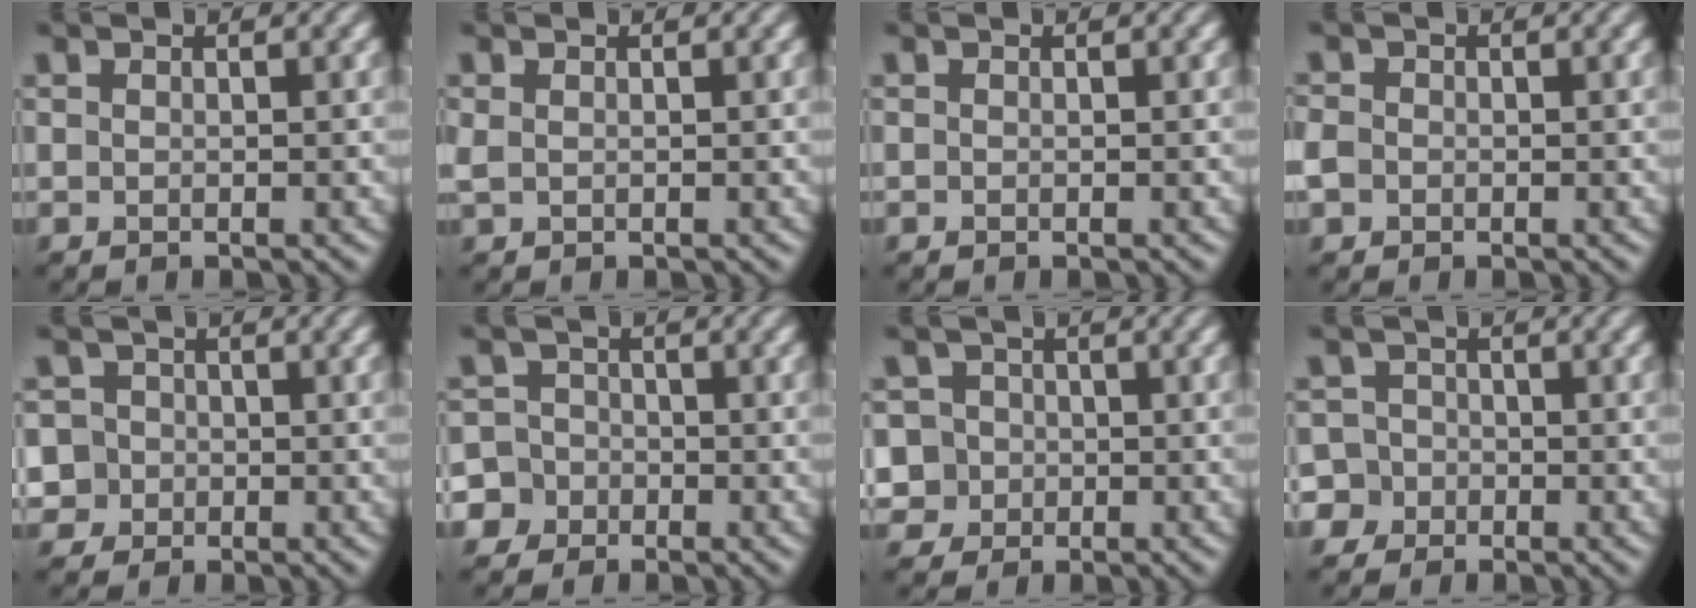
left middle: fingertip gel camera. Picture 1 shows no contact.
{"total": 0.6, "force": [0.2, 0.4, 0.3], "torque": [-0.012, 0.002, 0.005]}
{"total": 0.0}
{"total": 2.3, "force": [-0.2, 2.1, 0.9], "torque": [-0.020, 0.015, -0.014]}
{"total": 5.1, "force": [0.1, 4.8, 1.8], "torque": [-0.023, 0.037, -0.028]}
{"total": 7.0, "force": [-3.4, 6.0, 1.1], "torque": [-0.027, 0.005, -0.092]}
{"total": 5.9, "force": [0.3, 5.4, 2.3], "torque": [-0.030, 0.036, -0.028]}
{"total": 5.4, "force": [-2.2, 4.8, 1.0], "torque": [-0.013, 0.018, -0.070]}